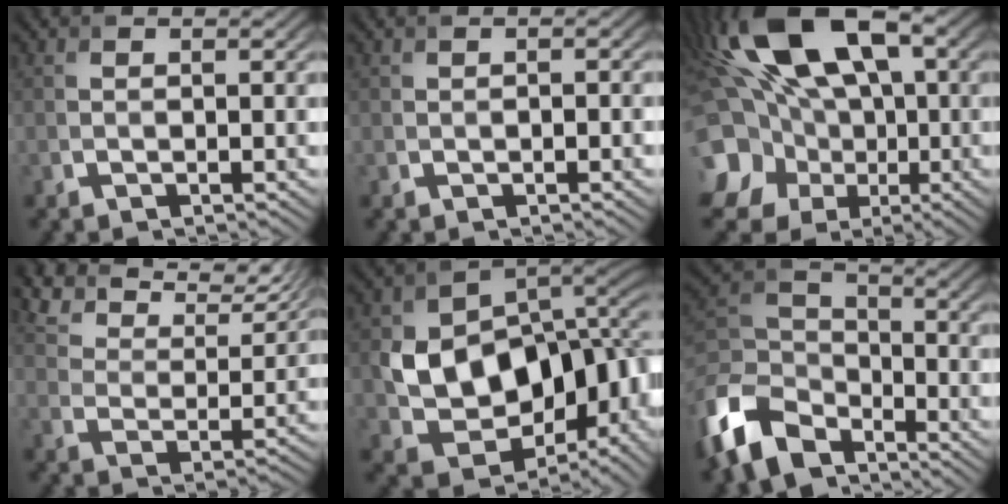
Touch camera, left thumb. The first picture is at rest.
{"total": 0.6, "force": [-0.2, 0.4, 0.4], "torque": [0.004, 0.001, 0.000]}
{"total": 21.0, "force": [2.6, 15.8, 13.6], "torque": [-0.299, 0.006, 0.042]}
{"total": 9.2, "force": [7.6, 3.0, 4.3], "torque": [-0.103, 0.014, 0.127]}
{"total": 14.6, "force": [0.5, 10.7, 9.8], "torque": [-0.165, -0.022, 0.010]}
{"total": 11.4, "force": [-8.0, 6.0, 5.4], "torque": [-0.141, -0.016, -0.176]}